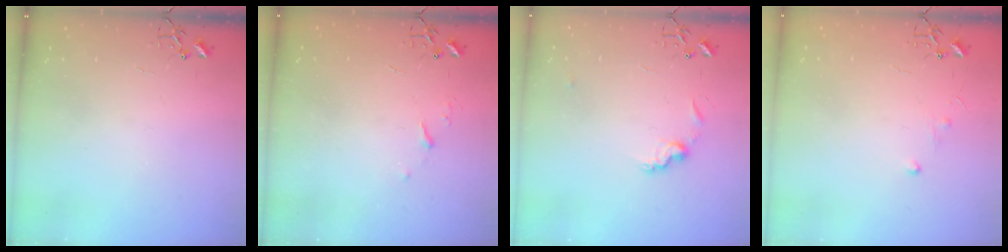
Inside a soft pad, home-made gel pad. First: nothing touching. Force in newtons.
{"total": 3.9, "press": 3.8, "slide": 0.6}
{"total": 8.4, "press": 8.4, "slide": 0.4}
{"total": 3.8, "press": 3.8, "slide": 0.5}